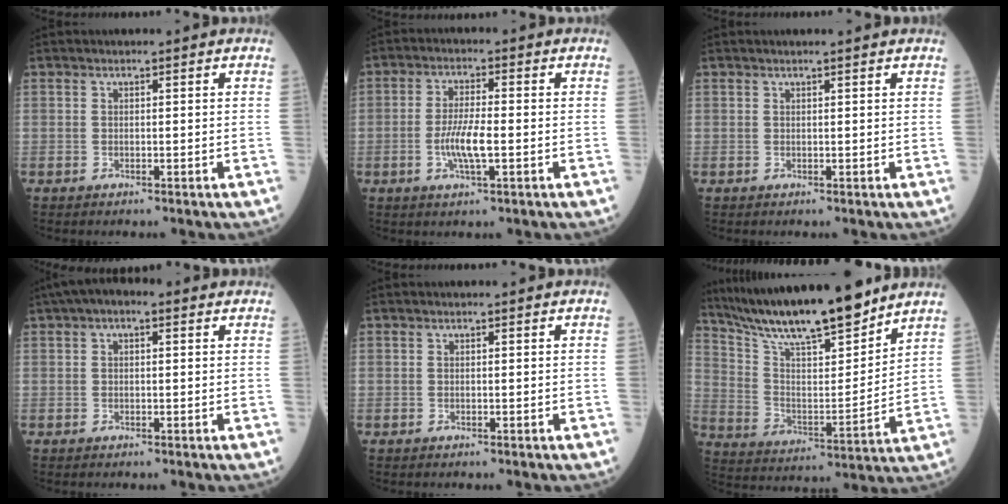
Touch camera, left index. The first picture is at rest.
{"total": 5.8, "force": [-1.4, 0.9, 5.5], "torque": [-0.117, -0.005, -0.027]}
{"total": 1.2, "force": [1.1, -0.2, 0.5], "torque": [-0.014, 0.004, 0.018]}
{"total": 4.7, "force": [2.3, 1.9, 3.6], "torque": [-0.068, 0.030, 0.032]}
{"total": 0.0}
{"total": 19.0, "force": [16.4, 1.8, 9.5], "torque": [-0.170, 0.002, 0.287]}